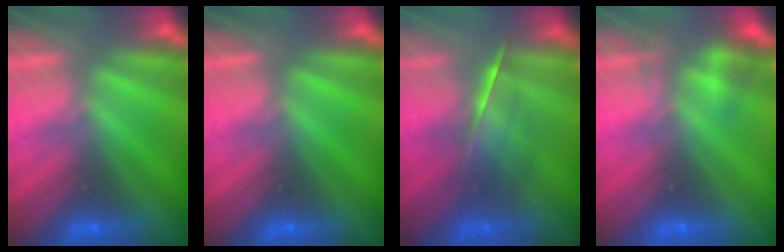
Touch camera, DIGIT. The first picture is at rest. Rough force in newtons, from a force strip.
{"total": 0.0}
{"total": 2.1}
{"total": 2.3}